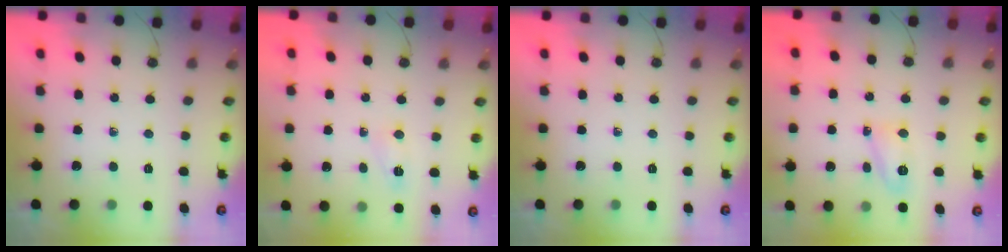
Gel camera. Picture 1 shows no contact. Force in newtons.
{"total": 2.7, "press": 2.7, "slide": 0.4}
{"total": 0.0}
{"total": 9.1, "press": 9.0, "slide": 1.2}